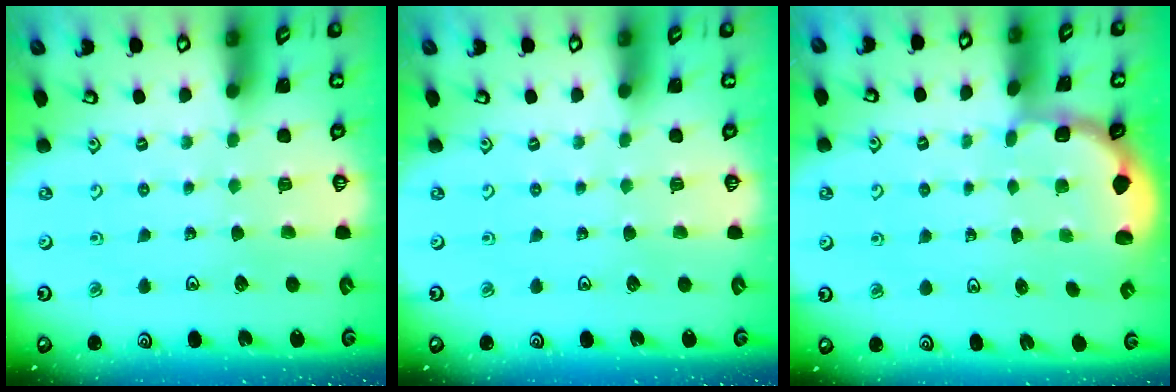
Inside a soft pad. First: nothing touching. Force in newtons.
{"total": 0.0}
{"total": 1.9, "press": 1.7, "slide": 0.8}